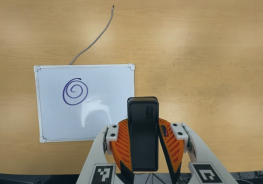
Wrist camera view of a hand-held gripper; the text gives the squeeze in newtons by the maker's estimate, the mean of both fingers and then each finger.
{"total": 6.7, "left": 5.5, "right": 8.0}